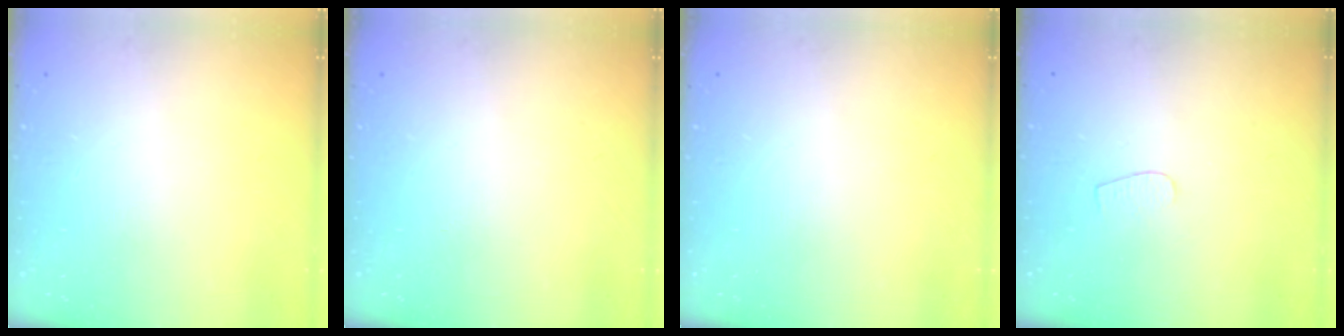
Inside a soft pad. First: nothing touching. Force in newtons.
{"total": 0.0}
{"total": 0.0}
{"total": 3.4, "press": 3.4, "slide": 0.3}